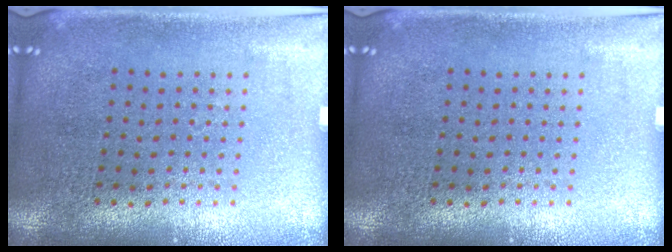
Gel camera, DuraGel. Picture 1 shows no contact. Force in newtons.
{"total": 0.0}